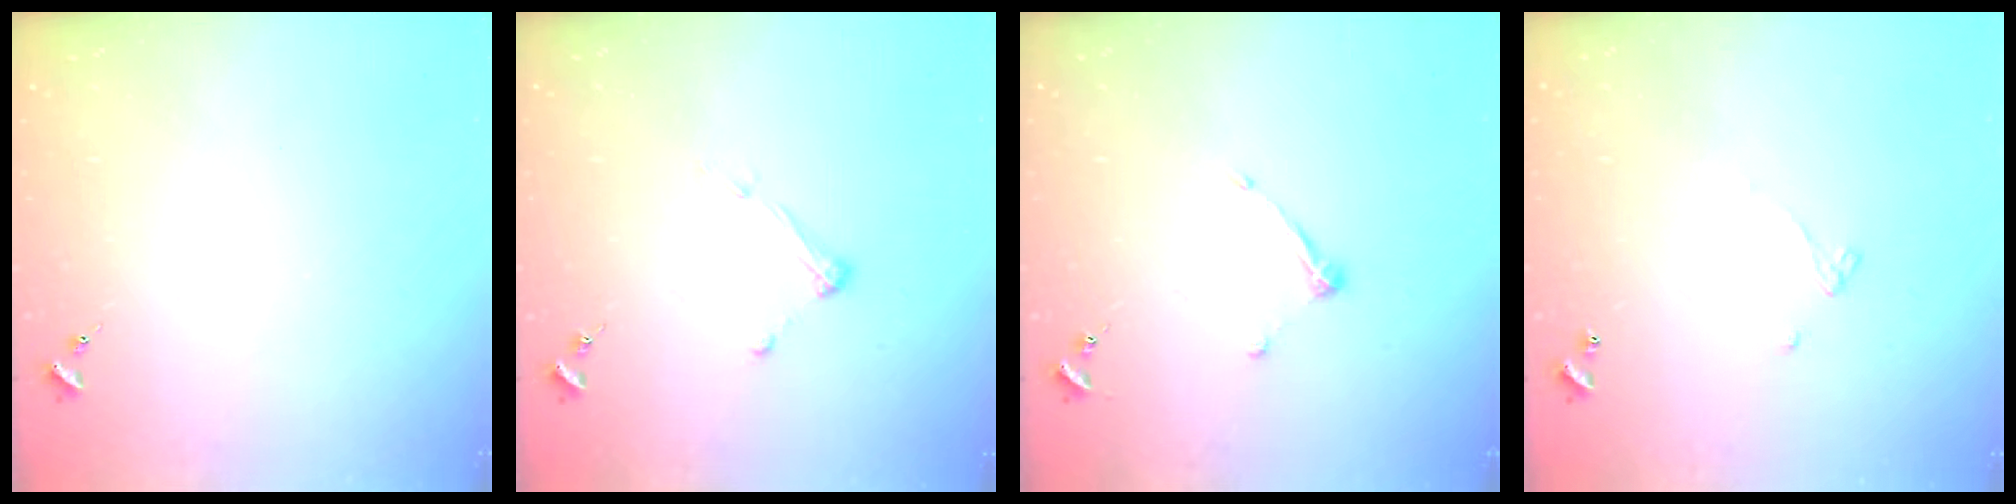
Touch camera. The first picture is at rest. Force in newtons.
{"total": 4.4, "press": 4.3, "slide": 0.5}
{"total": 5.9, "press": 5.9, "slide": 0.6}
{"total": 2.4, "press": 2.4, "slide": 0.2}